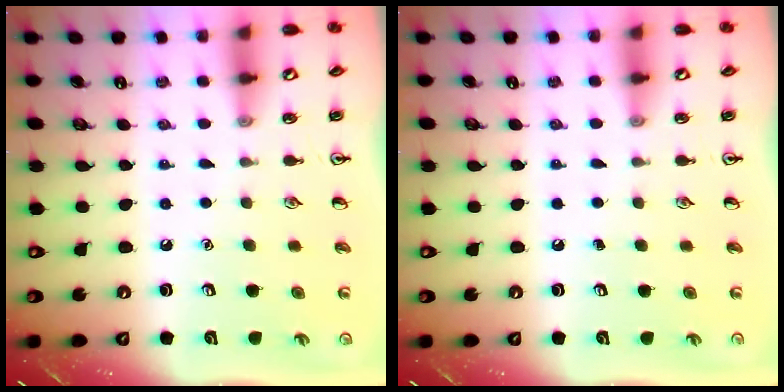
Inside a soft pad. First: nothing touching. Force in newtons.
{"total": 0.0}